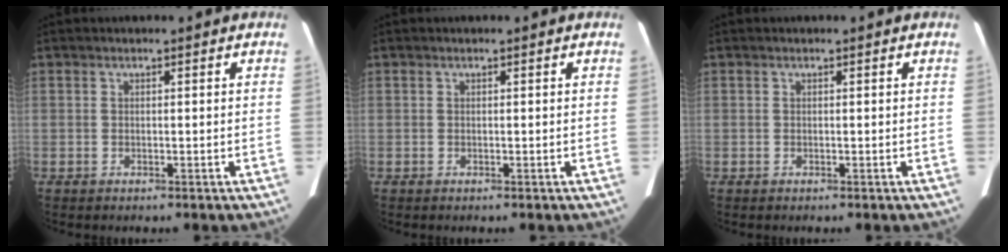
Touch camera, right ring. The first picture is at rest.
{"total": 0.0}
{"total": 0.0}